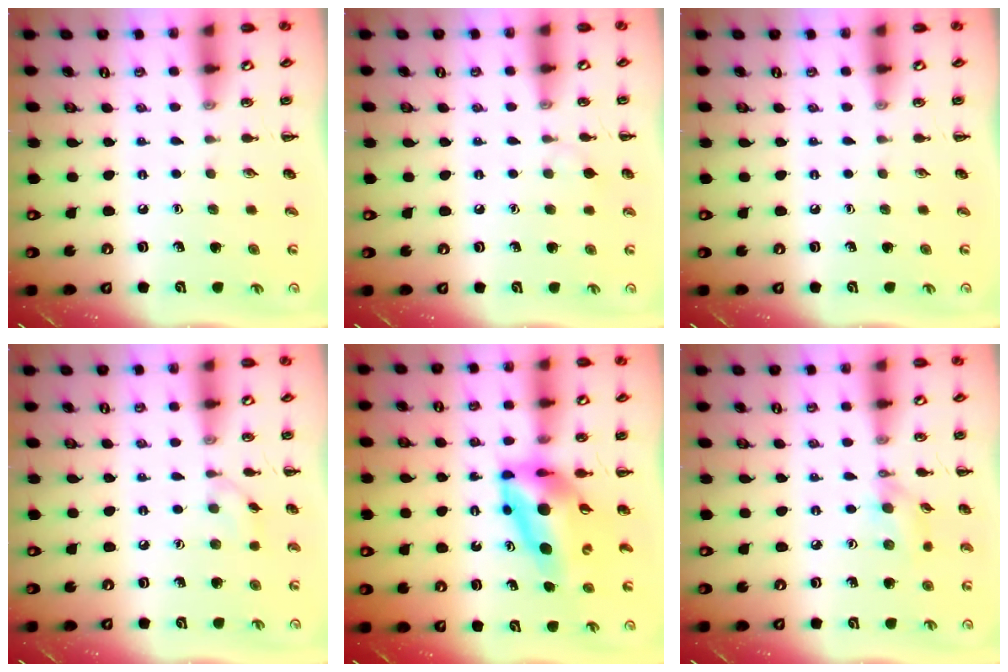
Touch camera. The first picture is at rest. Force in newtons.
{"total": 4.0, "press": 3.7, "slide": 1.6}
{"total": 0.0}
{"total": 3.7, "press": 3.5, "slide": 1.1}
{"total": 11.6, "press": 10.9, "slide": 3.9}
{"total": 5.5, "press": 5.4, "slide": 0.8}